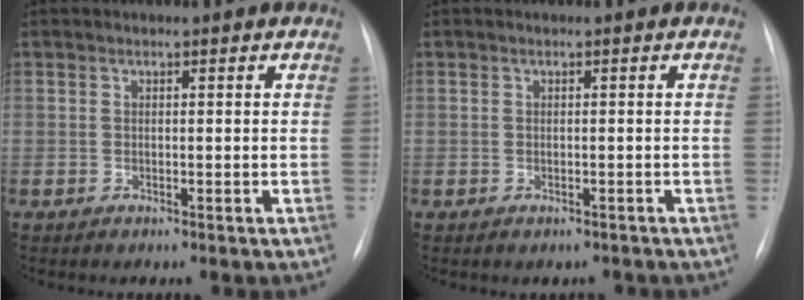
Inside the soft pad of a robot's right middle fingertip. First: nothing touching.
{"total": 1.5, "force": [-1.3, 0.7, 0.4], "torque": [-0.007, 0.000, -0.013]}